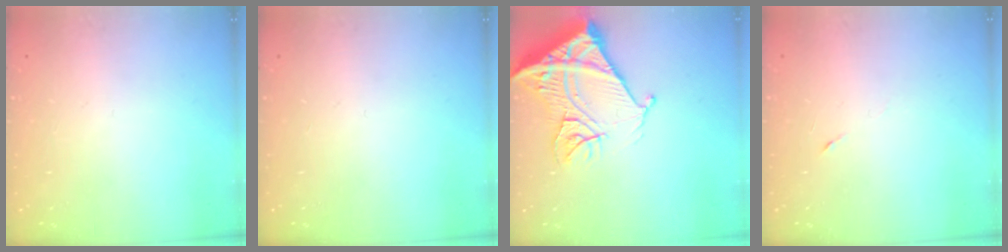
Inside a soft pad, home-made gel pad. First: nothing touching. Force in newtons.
{"total": 0.0}
{"total": 17.6, "press": 17.4, "slide": 2.1}
{"total": 3.3, "press": 3.0, "slide": 1.4}